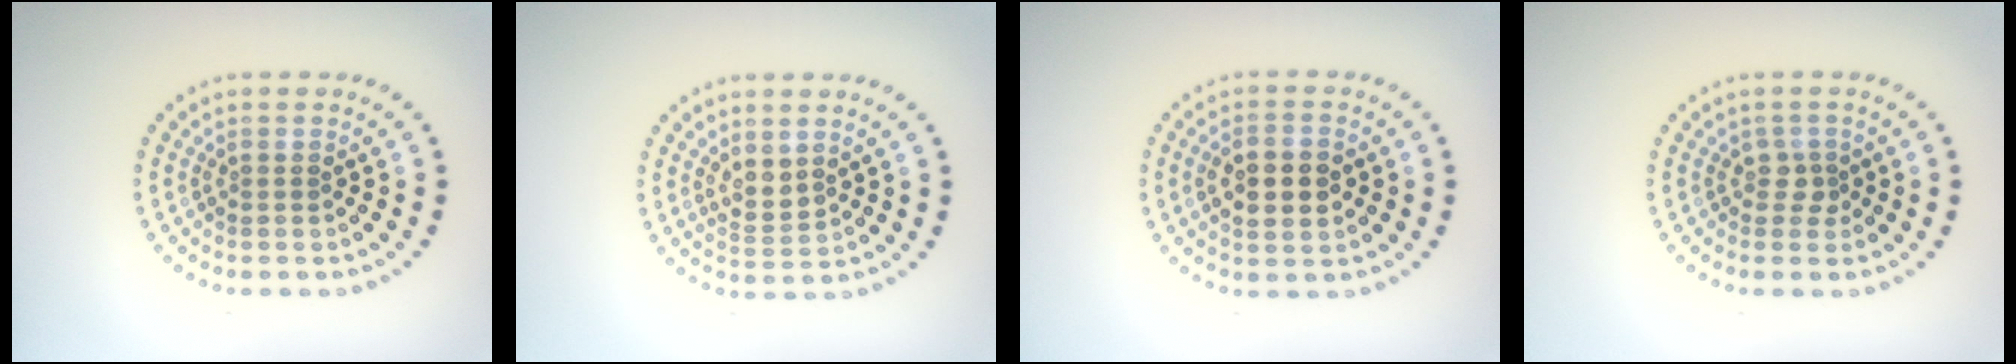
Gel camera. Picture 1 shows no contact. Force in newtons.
{"total": 2.1, "press": 1.7, "slide": 1.3}
{"total": 4.1, "press": 4.1, "slide": 0.2}
{"total": 1.3, "press": 1.0, "slide": 0.8}